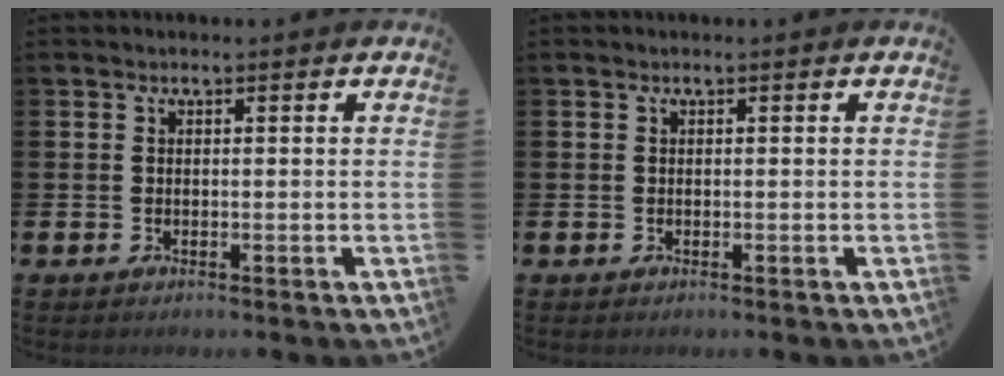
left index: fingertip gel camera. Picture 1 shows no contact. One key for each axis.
{"total": 0.0}